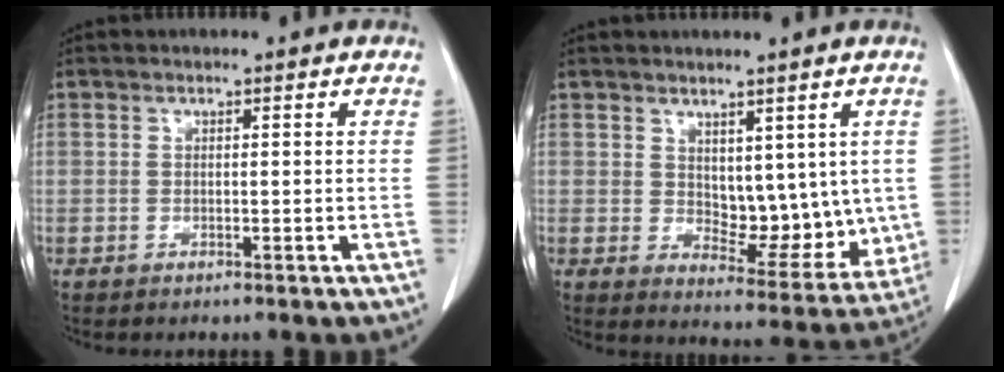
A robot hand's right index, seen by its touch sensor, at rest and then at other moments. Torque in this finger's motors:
{"motor_torque": [0.24, 0.23, 0.07, 0.00]}